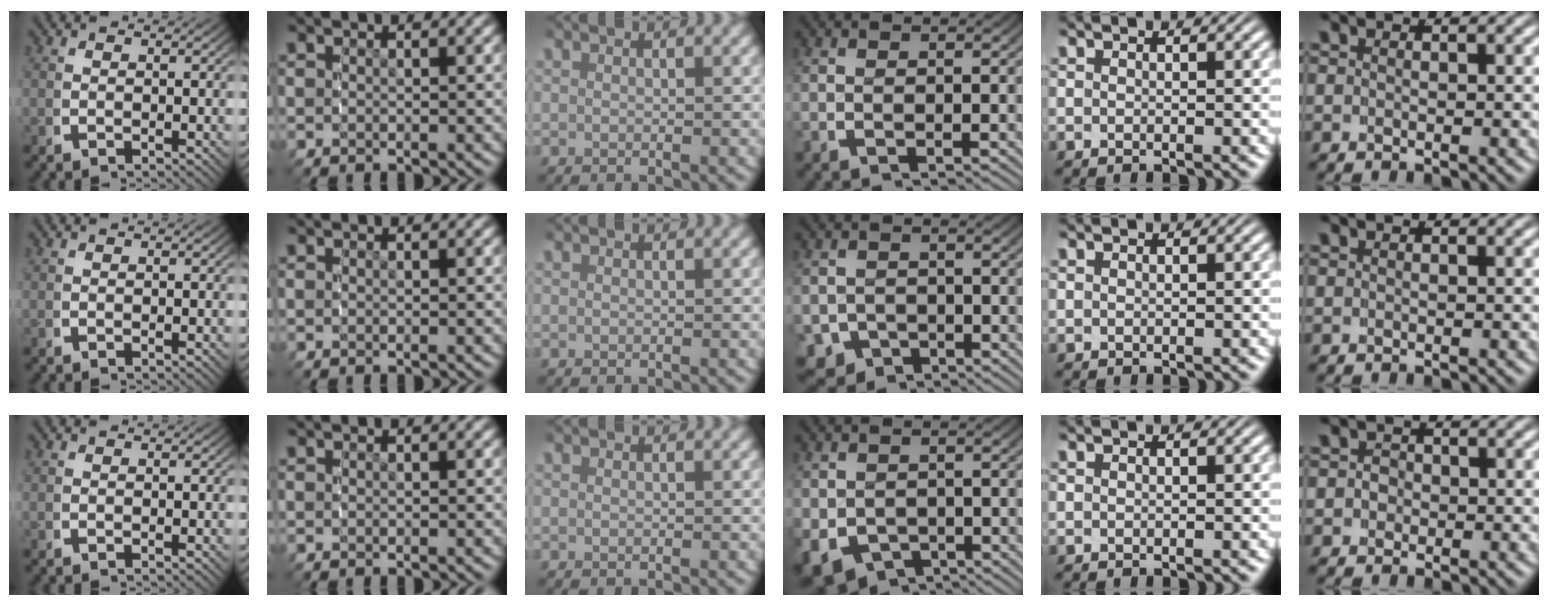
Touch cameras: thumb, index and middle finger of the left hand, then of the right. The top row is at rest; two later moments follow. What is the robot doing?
{"motion": "grasp_and_lifting", "object": "ethernet cable"}